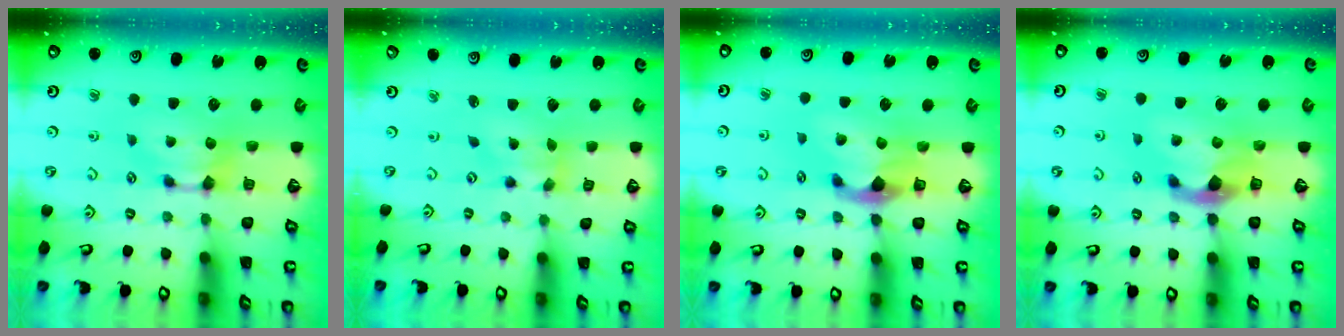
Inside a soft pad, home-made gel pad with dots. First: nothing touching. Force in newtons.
{"total": 1.5, "press": 0.6, "slide": 1.4}
{"total": 3.7, "press": 3.3, "slide": 1.5}
{"total": 2.8, "press": 2.5, "slide": 1.3}